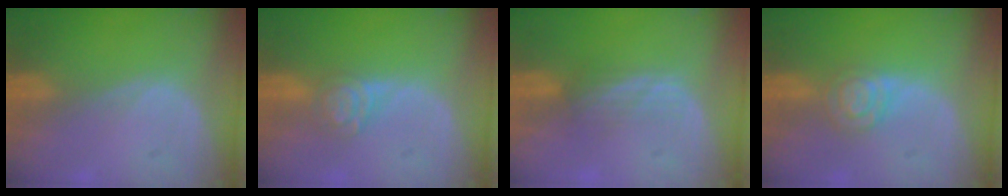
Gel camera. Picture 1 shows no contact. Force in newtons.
{"total": 4.3, "press": 3.9, "slide": 1.9}
{"total": 2.8, "press": 2.5, "slide": 1.2}
{"total": 4.9, "press": 4.2, "slide": 2.5}